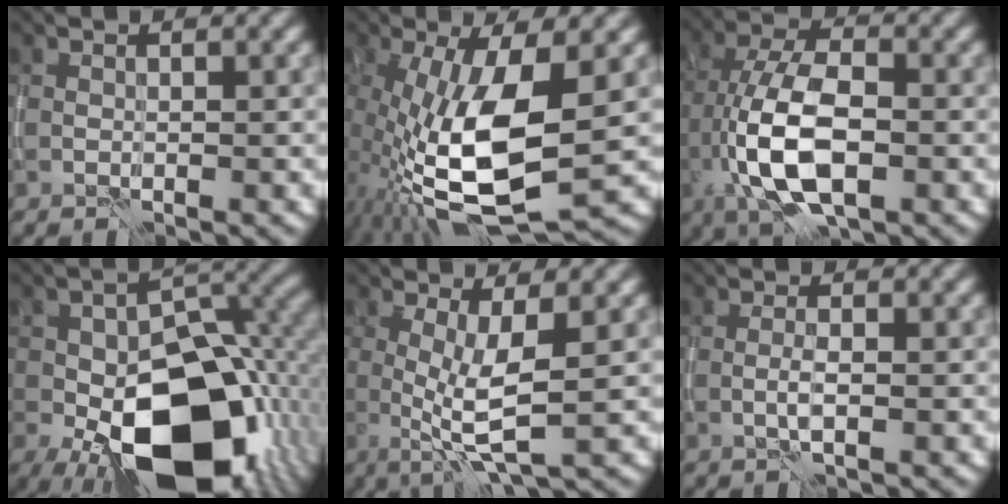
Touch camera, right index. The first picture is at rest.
{"total": 13.3, "force": [-2.2, 5.2, 12.0], "torque": [-0.239, -0.028, -0.036]}
{"total": 9.6, "force": [-2.9, 4.4, 8.0], "torque": [-0.162, 0.001, -0.057]}
{"total": 19.0, "force": [-6.5, 11.4, 13.8], "torque": [-0.208, -0.048, -0.070]}
{"total": 5.1, "force": [-0.4, 1.2, 4.9], "torque": [-0.089, -0.009, -0.007]}
{"total": 1.4, "force": [-0.5, 0.1, 1.3], "torque": [-0.029, 0.000, -0.011]}